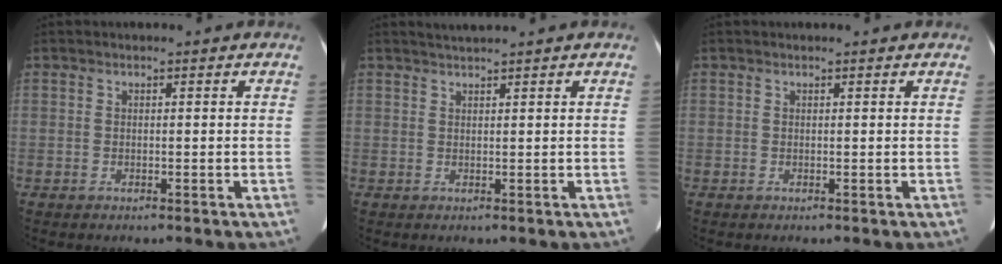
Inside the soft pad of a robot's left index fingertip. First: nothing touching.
{"total": 1.5, "force": [1.3, -0.6, 0.3], "torque": [-0.008, 0.006, 0.031]}
{"total": 0.8, "force": [0.8, 0.1, 0.3], "torque": [-0.009, 0.007, 0.009]}